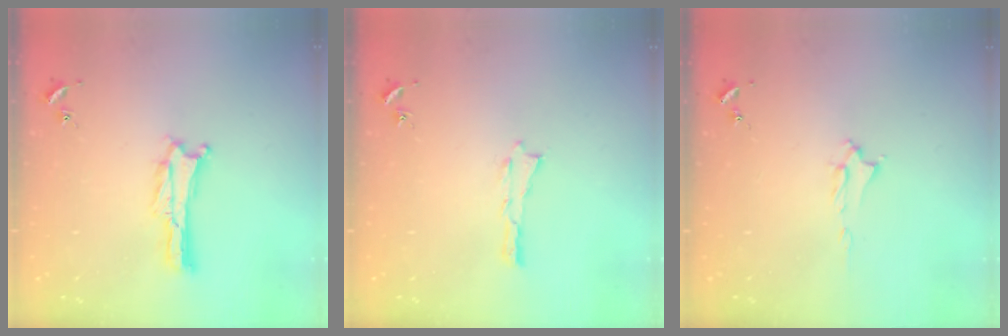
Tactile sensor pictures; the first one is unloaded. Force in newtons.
{"total": 0.0}
{"total": 1.6, "press": 1.6, "slide": 0.2}